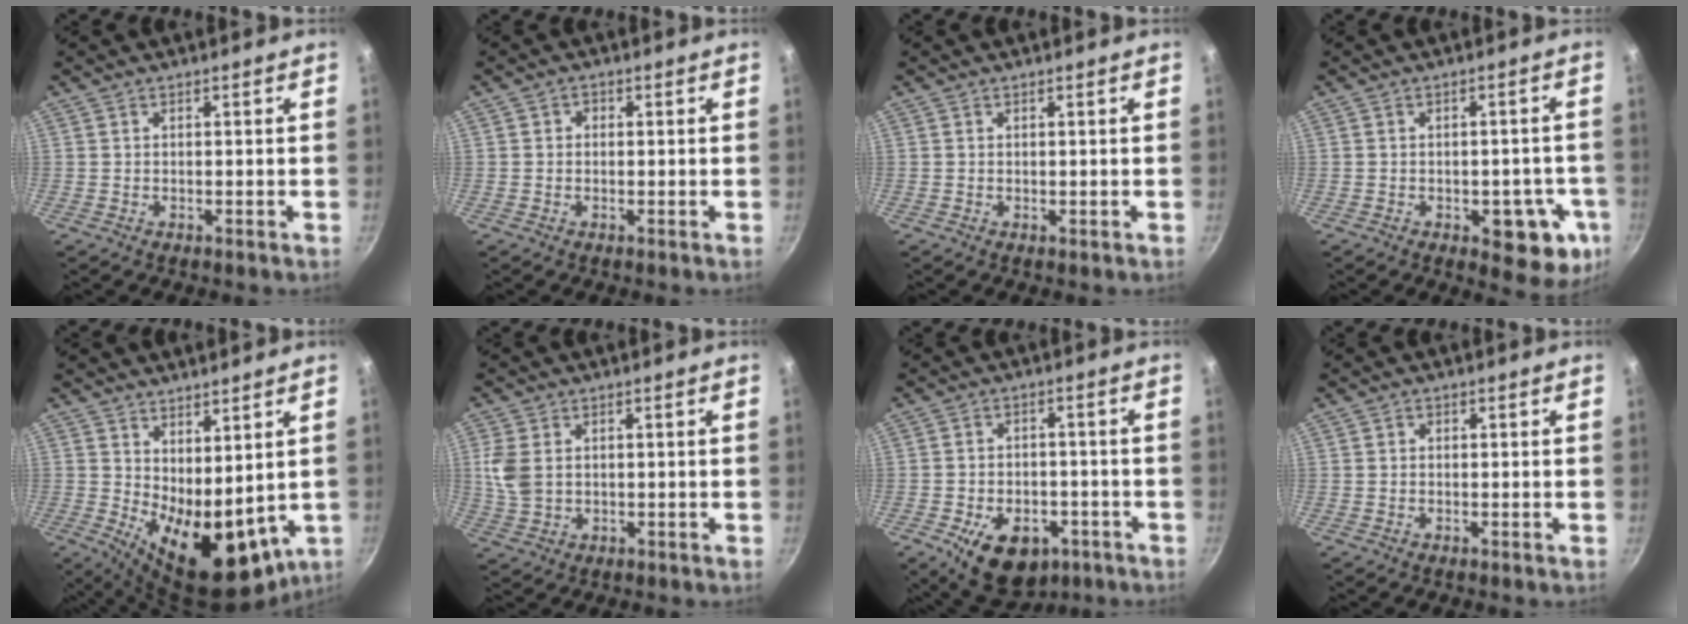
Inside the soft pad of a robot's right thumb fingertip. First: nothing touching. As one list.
[{"total": 1.4, "force": [0.1, 1.3, 0.6], "torque": [-0.004, 0.001, -0.003]}, {"total": 0.0}, {"total": 11.1, "force": [-3.4, 5.6, 9.0], "torque": [-0.061, 0.006, -0.039]}, {"total": 14.6, "force": [1.8, 7.2, 12.6], "torque": [-0.155, -0.035, 0.055]}, {"total": 6.0, "force": [1.1, 4.3, 4.1], "torque": [-0.083, -0.001, 0.028]}, {"total": 13.3, "force": [-5.9, 8.5, 8.3], "torque": [-0.101, 0.012, -0.075]}, {"total": 0.8, "force": [0.2, 0.8, 0.3], "torque": [-0.002, 0.004, 0.001]}]